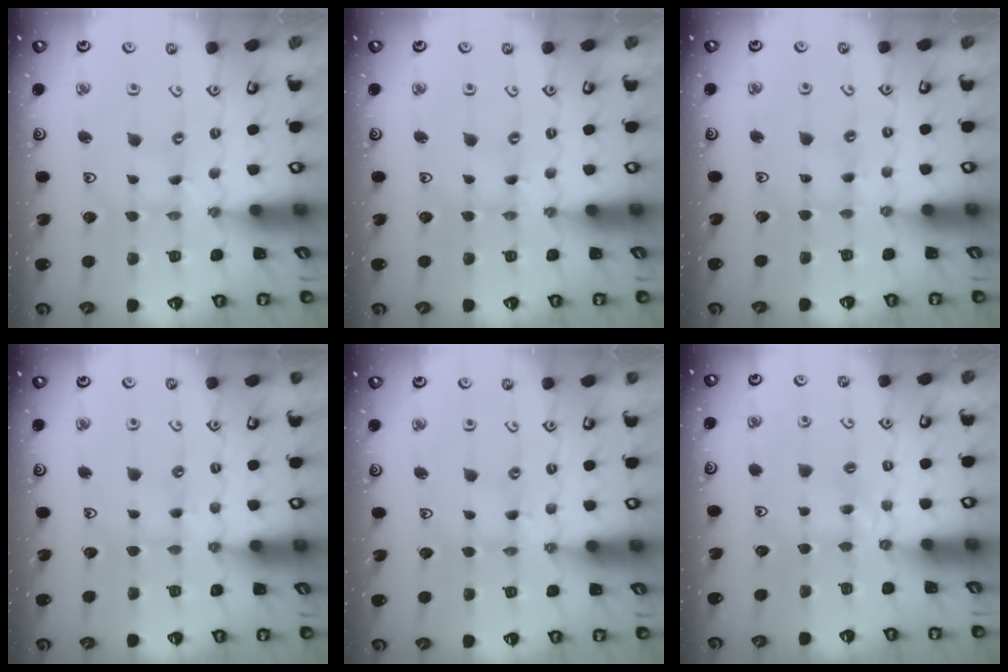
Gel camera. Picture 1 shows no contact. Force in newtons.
{"total": 0.0}
{"total": 1.7, "press": 1.6, "slide": 0.4}
{"total": 2.3, "press": 2.3, "slide": 0.4}
{"total": 2.3, "press": 2.3, "slide": 0.3}
{"total": 4.2, "press": 4.1, "slide": 0.6}